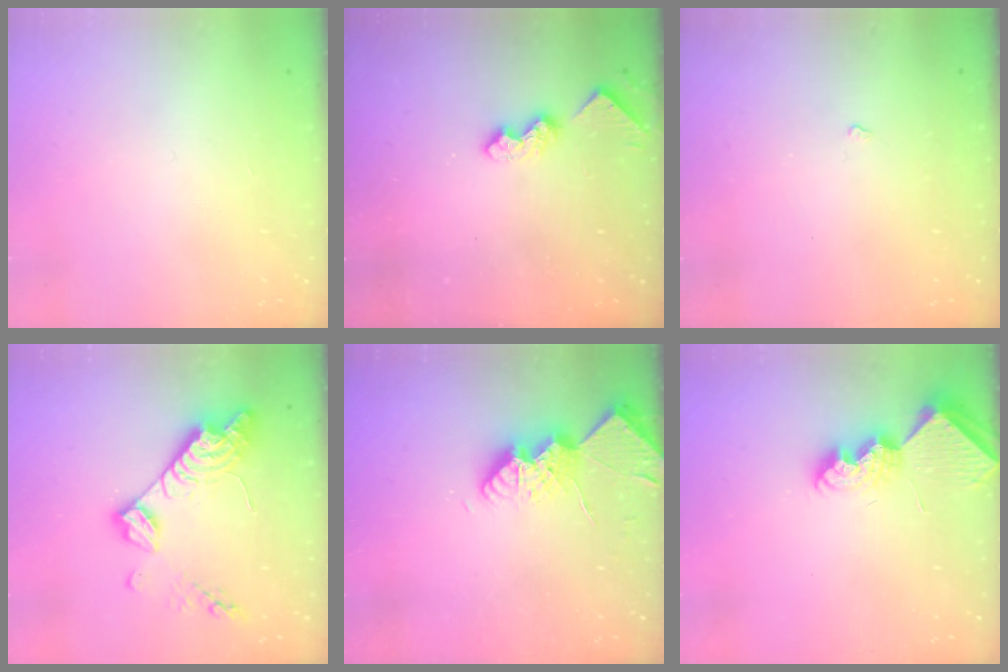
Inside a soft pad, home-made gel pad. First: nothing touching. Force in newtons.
{"total": 7.9, "press": 7.9, "slide": 0.4}
{"total": 2.4, "press": 2.3, "slide": 0.4}
{"total": 14.9, "press": 14.8, "slide": 1.1}
{"total": 11.7, "press": 11.7, "slide": 0.9}
{"total": 8.4, "press": 8.4, "slide": 0.4}